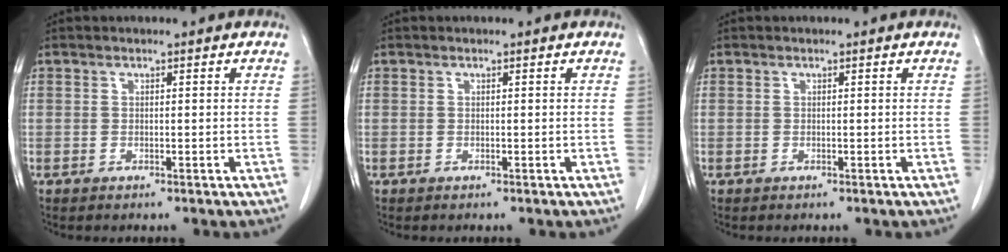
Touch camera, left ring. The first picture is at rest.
{"total": 0.0}
{"total": 0.0}